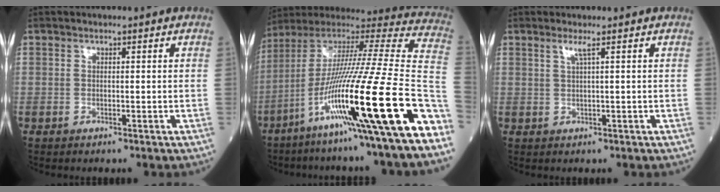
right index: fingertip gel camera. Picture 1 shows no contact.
{"total": 30.8, "force": [-13.9, 0.0, 27.4], "torque": [-0.408, -0.047, -0.249]}
{"total": 1.4, "force": [0.7, -0.5, 1.1], "torque": [-0.029, -0.003, 0.016]}